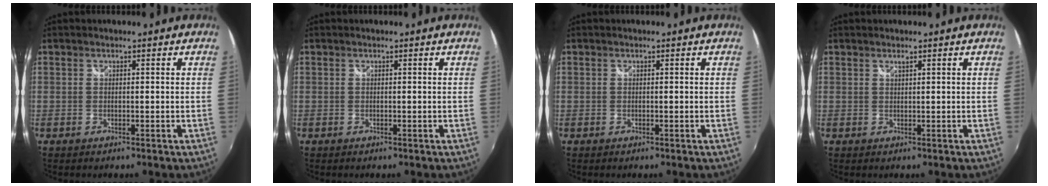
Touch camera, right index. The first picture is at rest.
{"total": 0.0}
{"total": 0.0}
{"total": 0.5, "force": [0.5, 0.0, 0.3], "torque": [-0.002, 0.000, 0.007]}